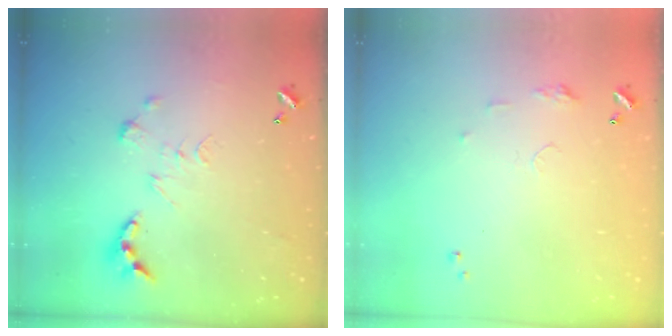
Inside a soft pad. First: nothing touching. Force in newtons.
{"total": 6.3, "press": 6.3, "slide": 0.7}